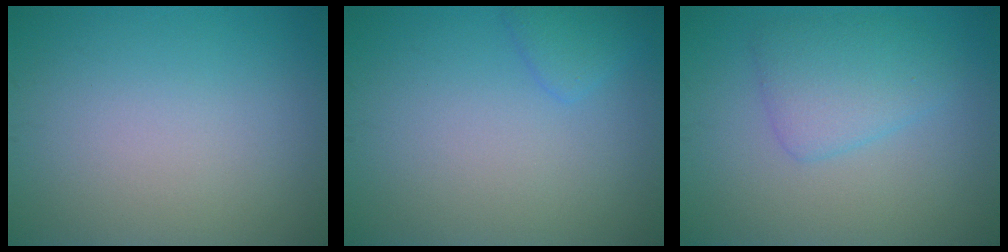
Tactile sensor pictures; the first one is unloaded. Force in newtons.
{"total": 1.5, "press": 1.5, "slide": 0.1}
{"total": 3.3, "press": 3.3, "slide": 0.1}